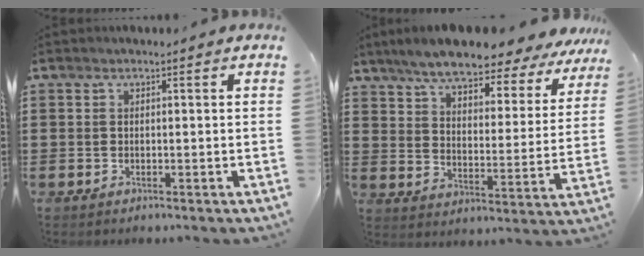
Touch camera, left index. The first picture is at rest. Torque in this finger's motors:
{"motor_torque": [2.14, 0.00, 0.53, 0.21]}